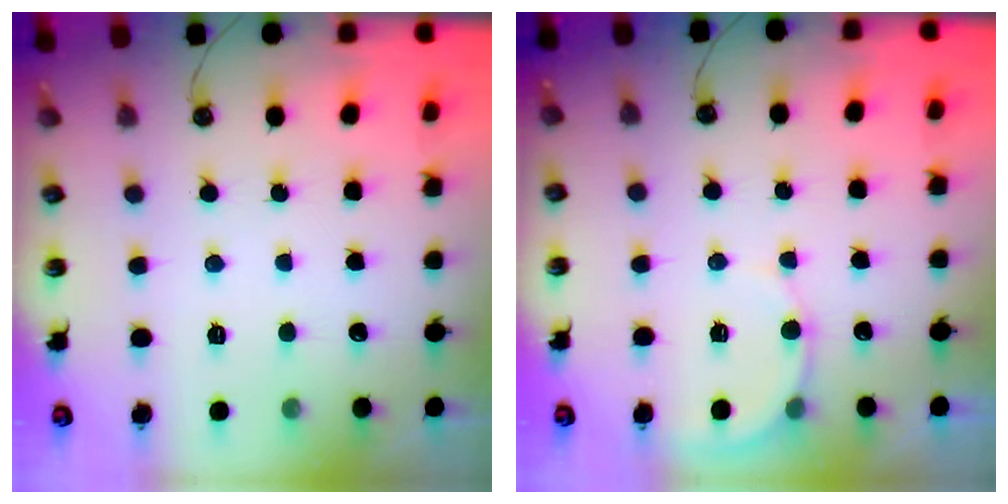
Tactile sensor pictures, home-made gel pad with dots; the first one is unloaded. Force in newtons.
{"total": 4.9, "press": 4.9, "slide": 0.4}